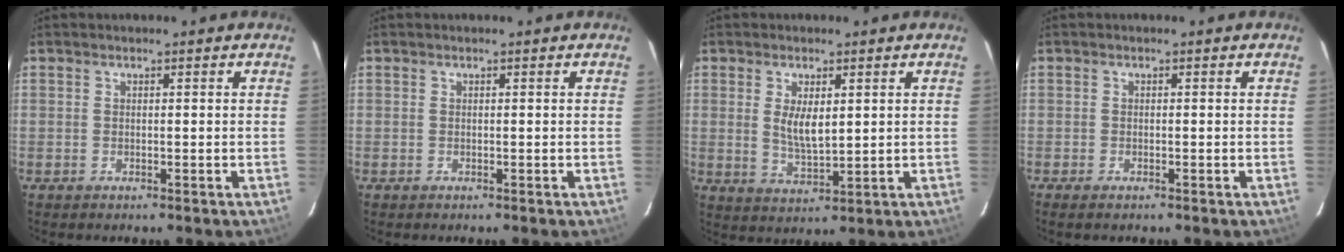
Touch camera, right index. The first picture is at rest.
{"total": 0.0}
{"total": 5.8, "force": [1.3, 2.4, 5.1], "torque": [-0.090, -0.007, 0.029]}
{"total": 1.4, "force": [-1.1, 0.4, 0.8], "torque": [-0.018, -0.004, -0.019]}